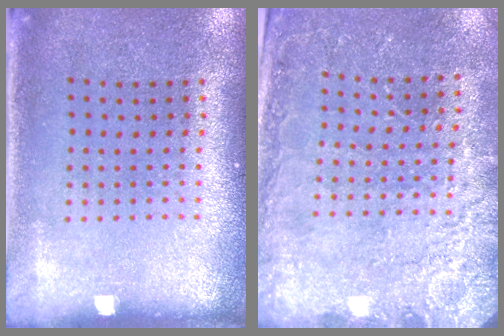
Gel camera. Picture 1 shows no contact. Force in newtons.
{"total": 2.5, "press": 2.5, "slide": 0.5}